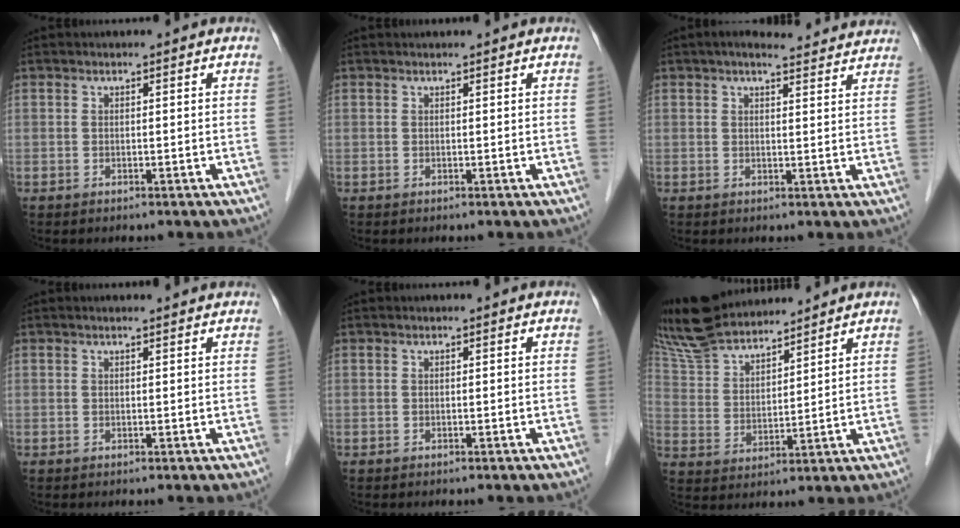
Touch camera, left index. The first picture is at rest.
{"total": 1.1, "force": [1.0, 0.1, 0.3], "torque": [-0.004, 0.016, 0.017]}
{"total": 5.4, "force": [4.8, 0.7, 2.2], "torque": [-0.029, 0.016, 0.054]}
{"total": 1.7, "force": [1.7, 0.1, 0.5], "torque": [-0.012, 0.007, 0.018]}
{"total": 0.0}
{"total": 13.7, "force": [12.8, 2.8, 3.8], "torque": [-0.078, 0.029, 0.249]}